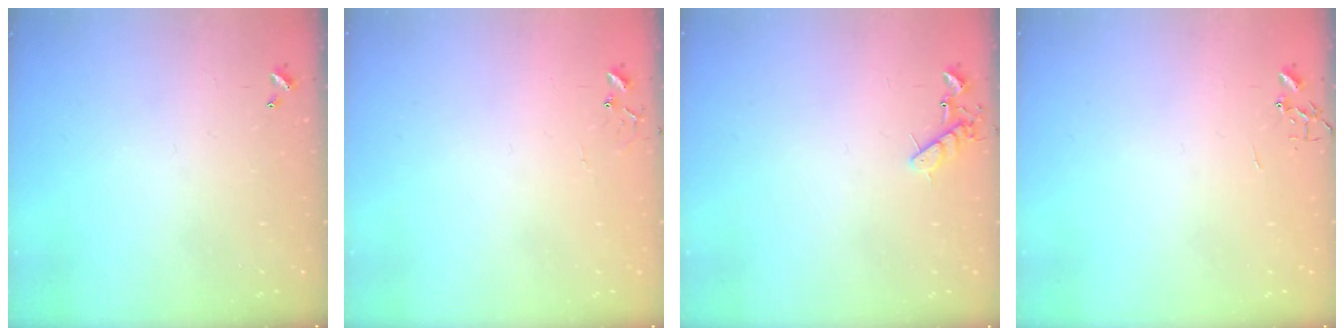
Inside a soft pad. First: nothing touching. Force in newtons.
{"total": 7.0, "press": 7.0, "slide": 0.6}
{"total": 8.8, "press": 8.8, "slide": 1.0}
{"total": 0.0}